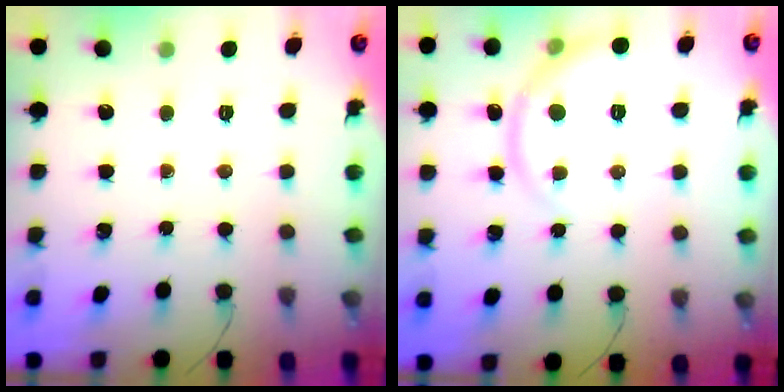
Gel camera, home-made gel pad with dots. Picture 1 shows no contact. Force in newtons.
{"total": 6.5, "press": 6.4, "slide": 0.9}